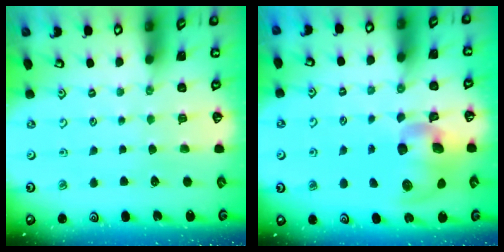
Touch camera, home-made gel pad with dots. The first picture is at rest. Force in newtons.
{"total": 13.3, "press": 13.1, "slide": 2.3}